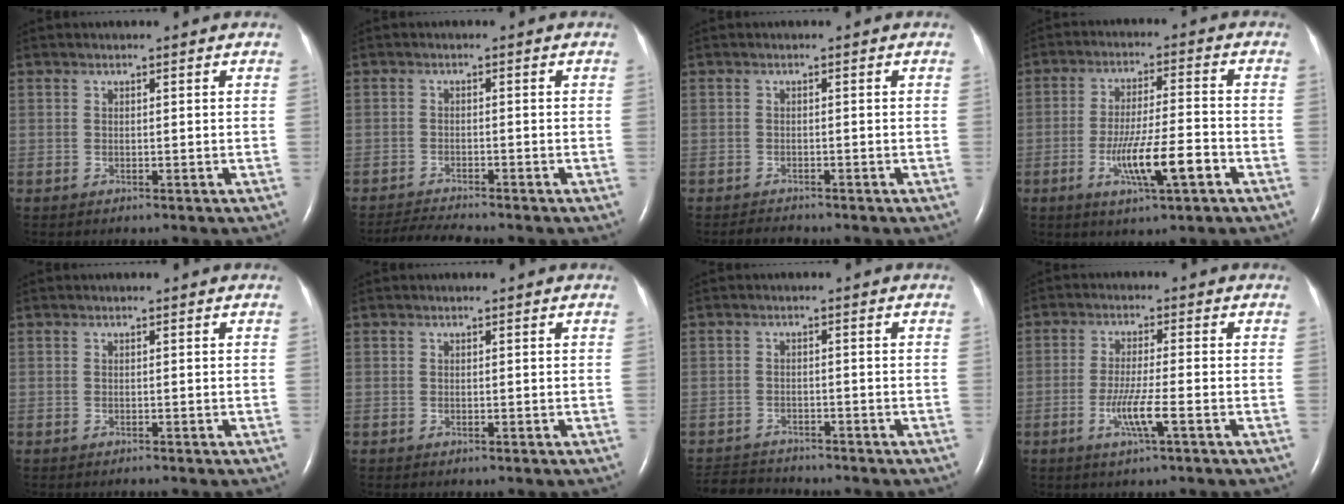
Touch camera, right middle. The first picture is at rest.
{"total": 3.7, "force": [-3.6, -0.5, 0.9], "torque": [-0.022, -0.018, -0.060]}
{"total": 1.3, "force": [-1.2, 0.2, 0.0], "torque": [-0.009, -0.007, -0.017]}
{"total": 9.3, "force": [-3.8, 0.8, 8.5], "torque": [-0.158, -0.007, -0.062]}
{"total": 0.0}
{"total": 0.0}
{"total": 5.0, "force": [-4.9, 0.8, 0.3], "torque": [-0.007, -0.014, -0.082]}
{"total": 5.3, "force": [-2.1, -0.2, 4.8], "torque": [-0.096, -0.010, -0.040]}